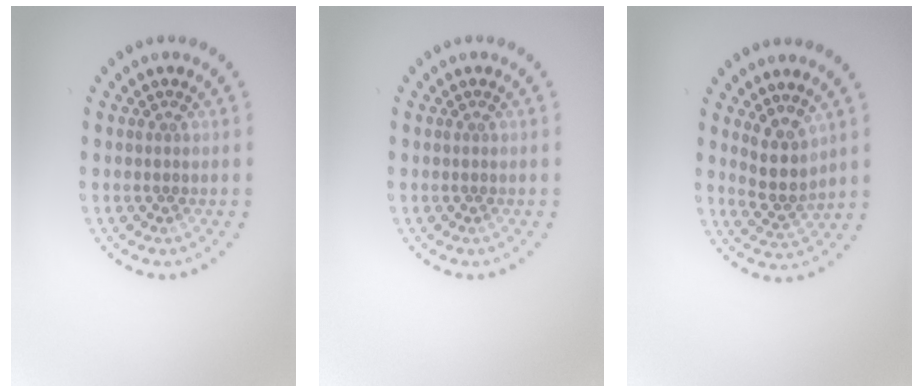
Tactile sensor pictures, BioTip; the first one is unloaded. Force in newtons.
{"total": 0.0}
{"total": 2.9, "press": 2.3, "slide": 1.7}